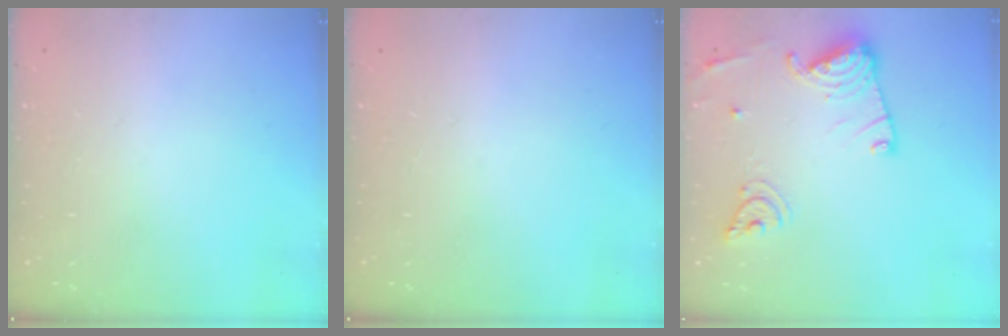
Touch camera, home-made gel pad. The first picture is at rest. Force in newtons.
{"total": 0.0}
{"total": 15.7, "press": 15.6, "slide": 1.6}